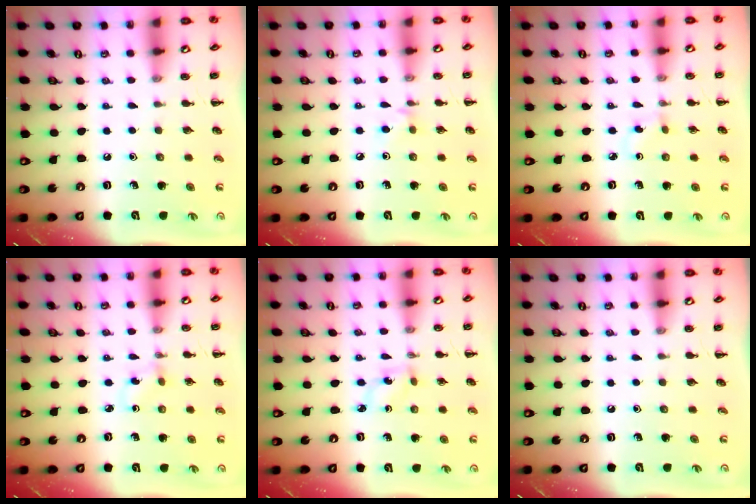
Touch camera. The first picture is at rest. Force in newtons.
{"total": 3.9, "press": 3.6, "slide": 1.5}
{"total": 1.9, "press": 1.7, "slide": 0.9}
{"total": 1.0, "press": 0.8, "slide": 0.6}
{"total": 2.7, "press": 2.6, "slide": 0.9}
{"total": 0.0}